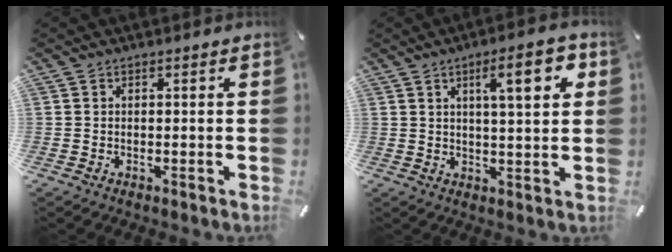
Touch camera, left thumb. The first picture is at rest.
{"total": 11.0, "force": [4.3, 2.7, 9.8], "torque": [-0.146, -0.010, 0.059]}